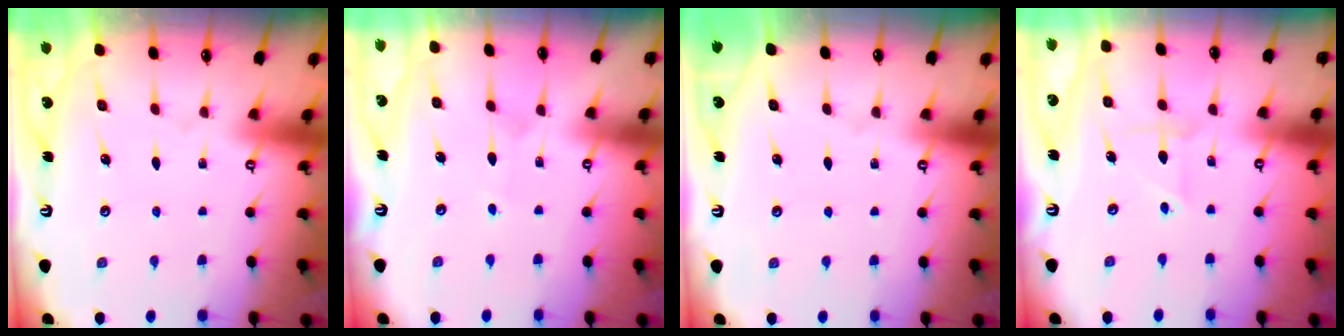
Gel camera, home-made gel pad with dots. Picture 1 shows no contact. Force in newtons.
{"total": 1.8, "press": 1.8, "slide": 0.2}
{"total": 0.0}
{"total": 2.7, "press": 2.7, "slide": 0.3}